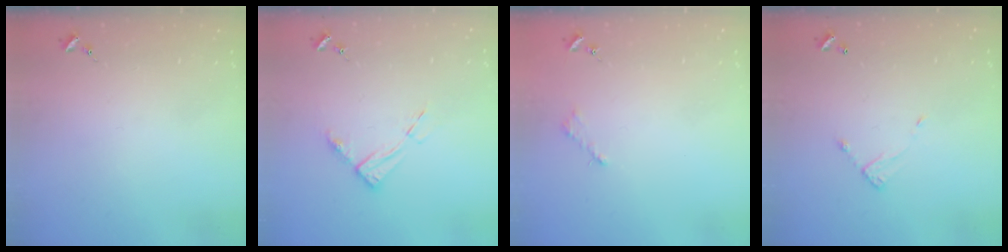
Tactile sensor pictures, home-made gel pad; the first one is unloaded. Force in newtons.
{"total": 8.7, "press": 8.6, "slide": 0.9}
{"total": 2.6, "press": 2.5, "slide": 0.3}
{"total": 4.3, "press": 4.3, "slide": 0.2}